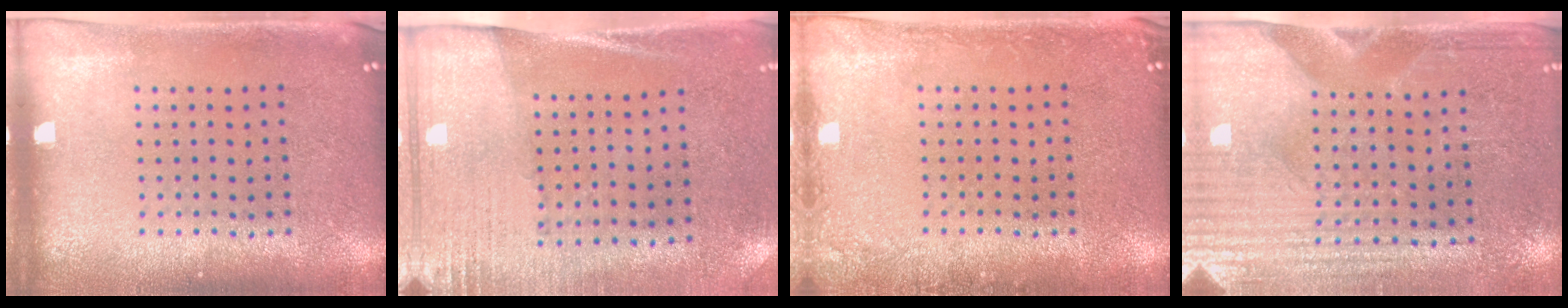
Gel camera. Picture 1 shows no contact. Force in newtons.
{"total": 2.7, "press": 2.3, "slide": 1.4}
{"total": 1.4, "press": 1.4, "slide": 0.2}
{"total": 3.4, "press": 3.1, "slide": 1.4}